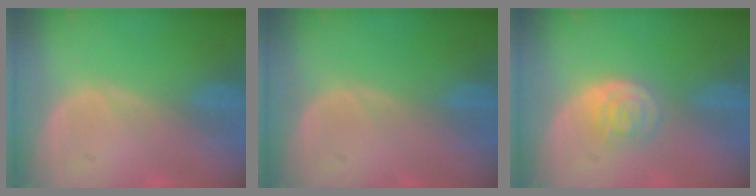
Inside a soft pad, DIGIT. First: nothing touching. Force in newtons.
{"total": 0.0}
{"total": 4.3, "press": 3.8, "slide": 2.0}